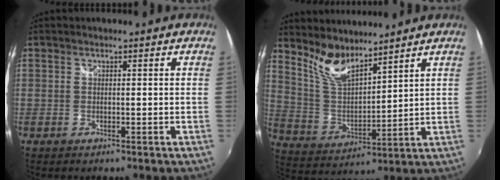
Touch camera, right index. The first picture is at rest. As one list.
[{"total": 9.2, "force": [7.6, 2.5, 4.4], "torque": [-0.091, -0.008, 0.156]}]